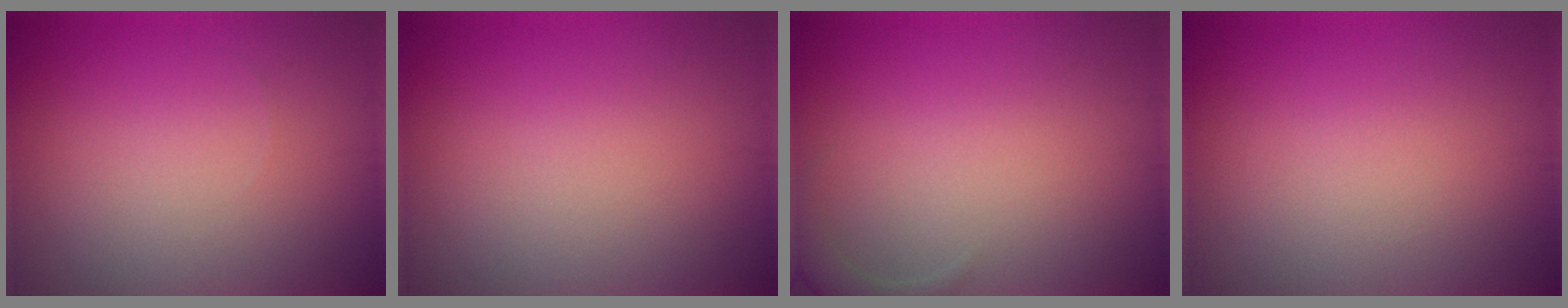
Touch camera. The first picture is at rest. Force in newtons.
{"total": 0.0}
{"total": 1.7, "press": 1.7, "slide": 0.2}
{"total": 0.0}